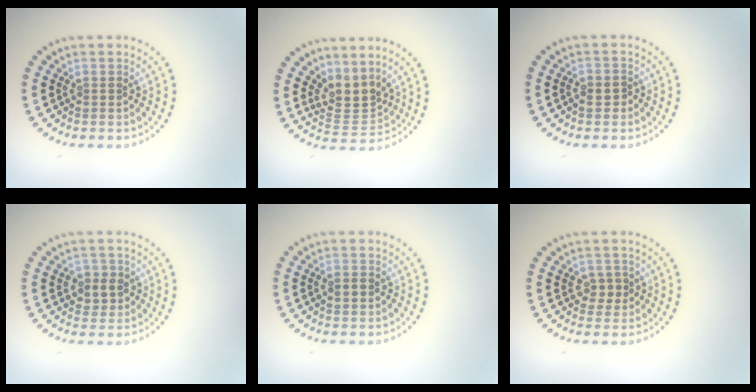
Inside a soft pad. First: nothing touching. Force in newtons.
{"total": 3.3, "press": 2.5, "slide": 2.2}
{"total": 1.1, "press": 1.0, "slide": 0.4}
{"total": 2.2, "press": 2.1, "slide": 0.7}
{"total": 1.8, "press": 1.8, "slide": 0.0}
{"total": 1.8, "press": 1.7, "slide": 0.5}